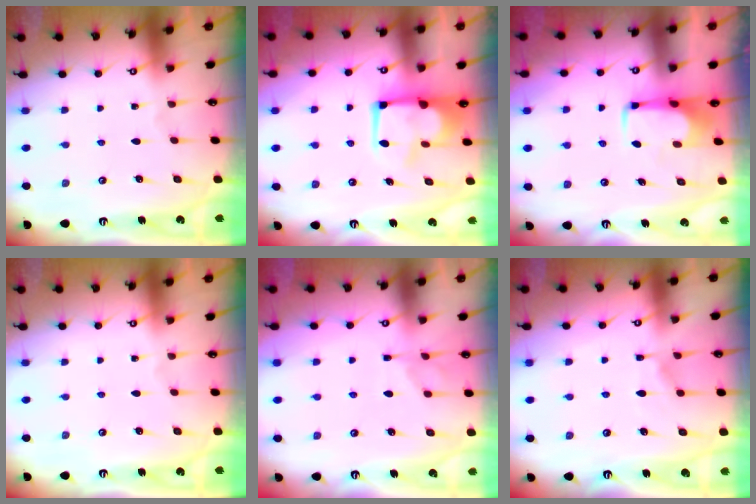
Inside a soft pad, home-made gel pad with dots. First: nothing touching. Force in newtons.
{"total": 6.9, "press": 6.8, "slide": 0.8}
{"total": 1.5, "press": 1.5, "slide": 0.2}
{"total": 0.0}
{"total": 1.6, "press": 1.0, "slide": 1.2}
{"total": 6.5, "press": 6.4, "slide": 0.8}